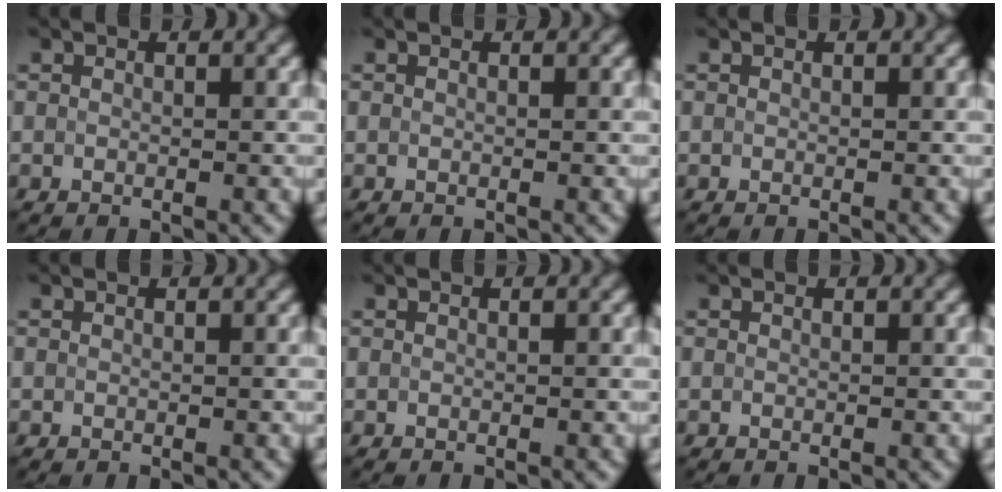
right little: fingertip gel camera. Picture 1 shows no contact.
{"total": 0.0}
{"total": 0.0}
{"total": 0.0}
{"total": 0.0}
{"total": 0.0}